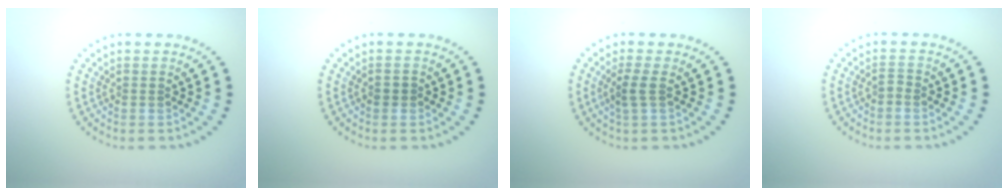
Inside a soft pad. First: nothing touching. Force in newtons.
{"total": 0.9, "press": 0.8, "slide": 0.3}
{"total": 1.6, "press": 1.3, "slide": 1.0}
{"total": 0.6, "press": 0.5, "slide": 0.3}